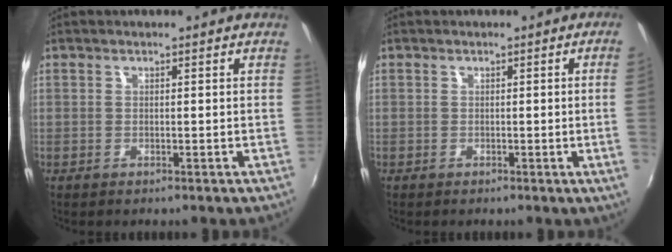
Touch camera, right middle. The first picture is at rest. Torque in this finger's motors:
{"motor_torque": [1.09, -1.05, -0.56, -0.21]}